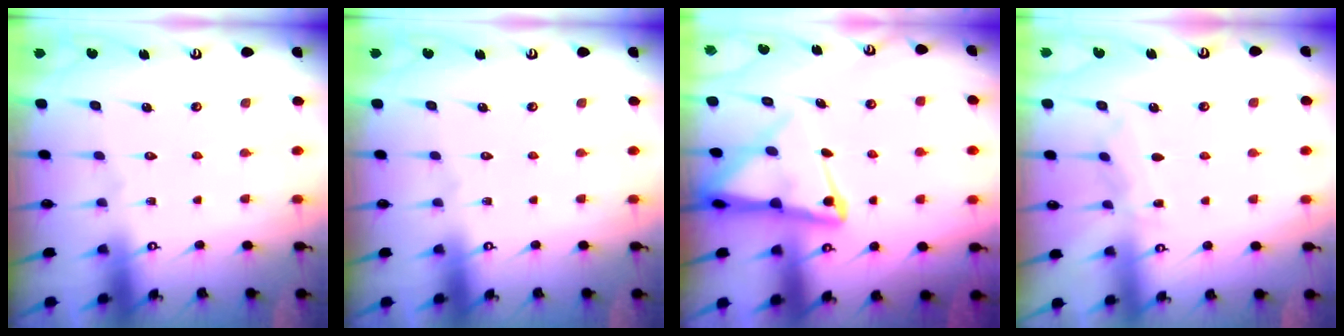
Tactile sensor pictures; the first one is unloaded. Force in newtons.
{"total": 0.0}
{"total": 10.1, "press": 10.1, "slide": 1.1}
{"total": 5.5, "press": 5.5, "slide": 0.5}